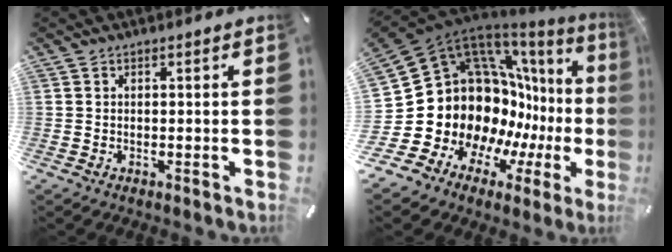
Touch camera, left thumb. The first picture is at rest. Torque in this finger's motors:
{"motor_torque": [0.35, 3.56, 1.51, 1.26, 0.15]}